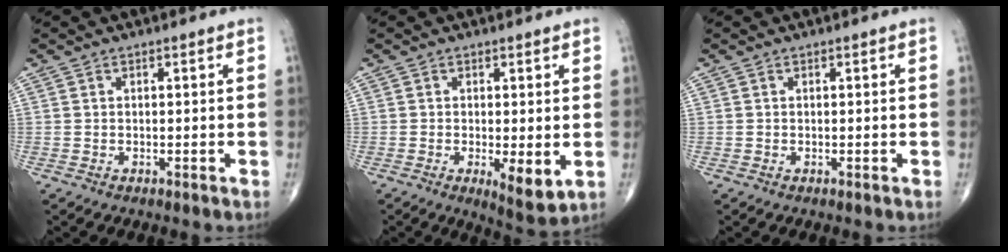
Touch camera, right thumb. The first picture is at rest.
{"total": 5.8, "force": [-1.1, 2.0, 5.4], "torque": [-0.085, -0.020, -0.014]}
{"total": 0.0}